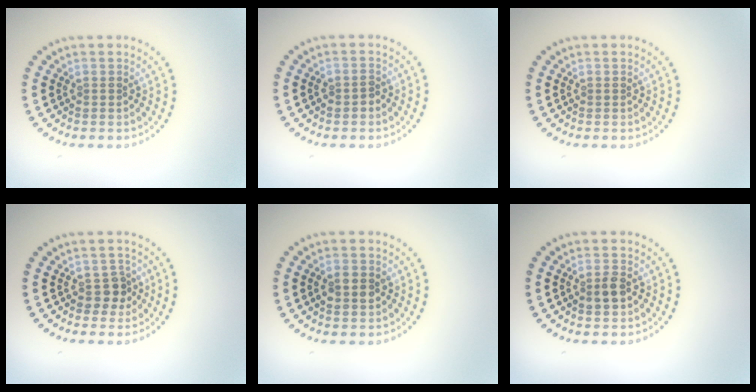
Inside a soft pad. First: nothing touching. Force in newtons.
{"total": 1.1, "press": 1.0, "slide": 0.2}
{"total": 0.0}
{"total": 1.9, "press": 1.6, "slide": 1.0}
{"total": 2.6, "press": 2.6, "slide": 0.1}
{"total": 1.8, "press": 1.7, "slide": 0.4}